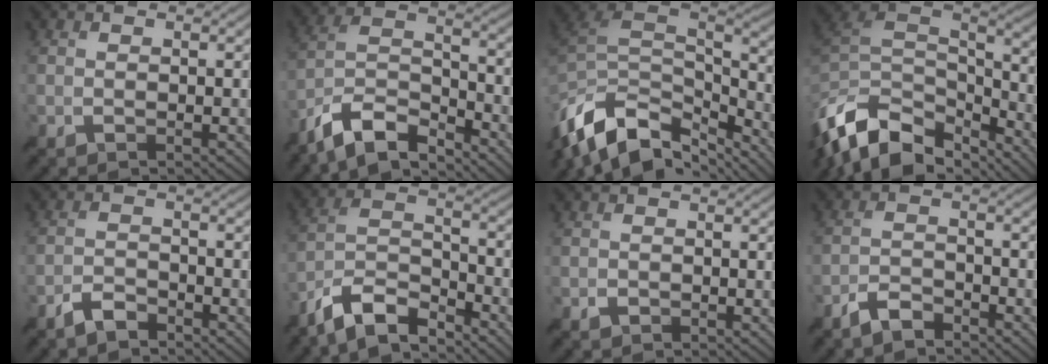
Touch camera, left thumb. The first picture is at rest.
{"total": 10.1, "force": [-8.3, 2.8, 4.9], "torque": [-0.095, 0.005, -0.175]}
{"total": 14.5, "force": [-8.5, 7.7, 8.9], "torque": [-0.236, -0.029, -0.139]}
{"total": 14.7, "force": [-9.0, 7.8, 8.7], "torque": [-0.236, -0.019, -0.149]}
{"total": 3.0, "force": [-2.5, 0.9, 1.3], "torque": [-0.026, 0.002, -0.057]}
{"total": 9.0, "force": [-7.4, 2.4, 4.4], "torque": [-0.083, 0.006, -0.158]}
{"total": 0.7, "force": [-0.4, 0.6, 0.1], "torque": [0.003, -0.004, -0.007]}
{"total": 3.4, "force": [-2.8, 1.0, 1.5], "torque": [-0.030, 0.001, -0.066]}